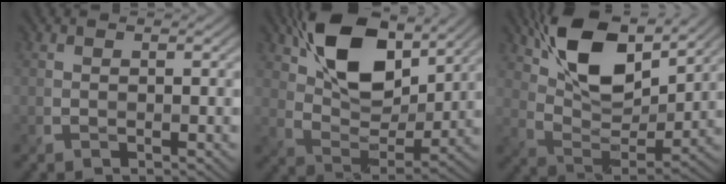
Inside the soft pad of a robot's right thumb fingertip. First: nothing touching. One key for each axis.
{"total": 13.8, "fx": 7.7, "fy": 7.3, "fz": 8.9, "tx": -0.172, "ty": 0.005, "tz": 0.137}
{"total": 13.3, "fx": 8.0, "fy": 5.9, "fz": 8.8, "tx": -0.179, "ty": 0.004, "tz": 0.152}